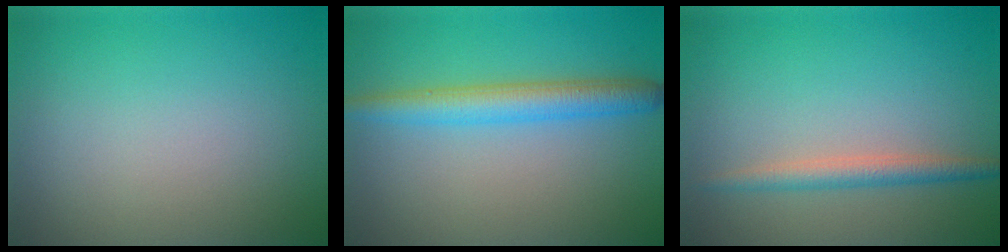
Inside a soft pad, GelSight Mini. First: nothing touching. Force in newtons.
{"total": 3.7, "press": 3.7, "slide": 0.2}
{"total": 2.2, "press": 2.2, "slide": 0.0}